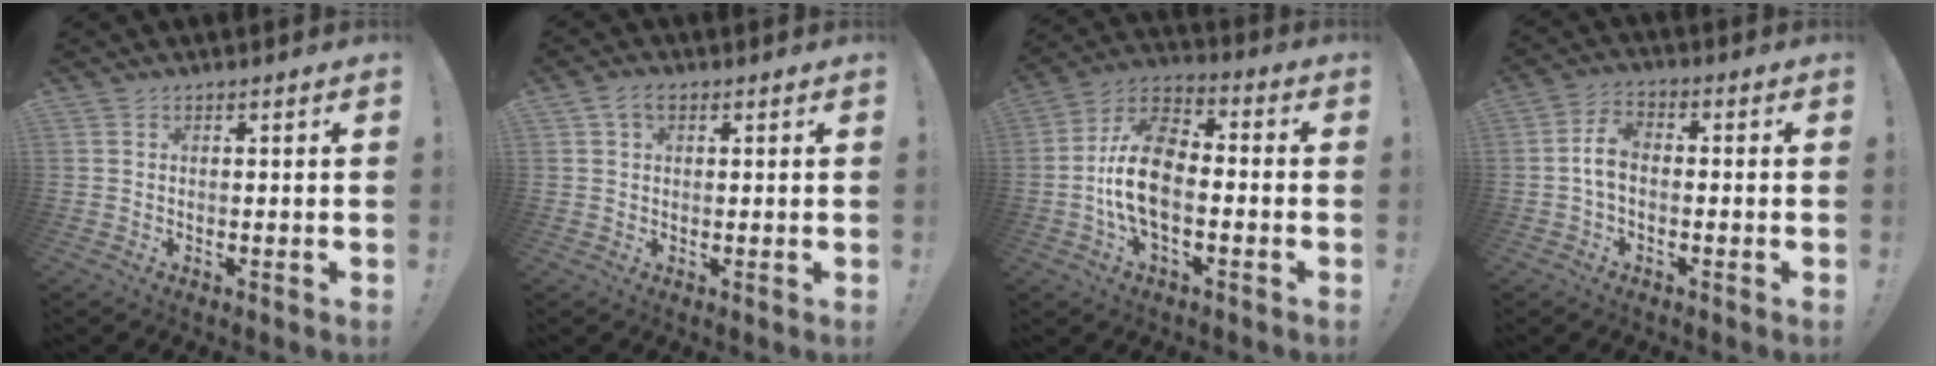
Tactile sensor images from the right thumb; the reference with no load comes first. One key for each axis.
{"total": 3.5, "fx": 1.4, "fy": 2.3, "fz": 2.3, "tx": -0.040, "ty": 0.005, "tz": 0.027}
{"total": 14.7, "fx": -3.3, "fy": 8.3, "fz": 11.6, "tx": -0.228, "ty": 0.019, "tz": -0.057}
{"total": 6.1, "fx": -0.6, "fy": 3.6, "fz": 4.9, "tx": -0.095, "ty": 0.005, "tz": -0.008}